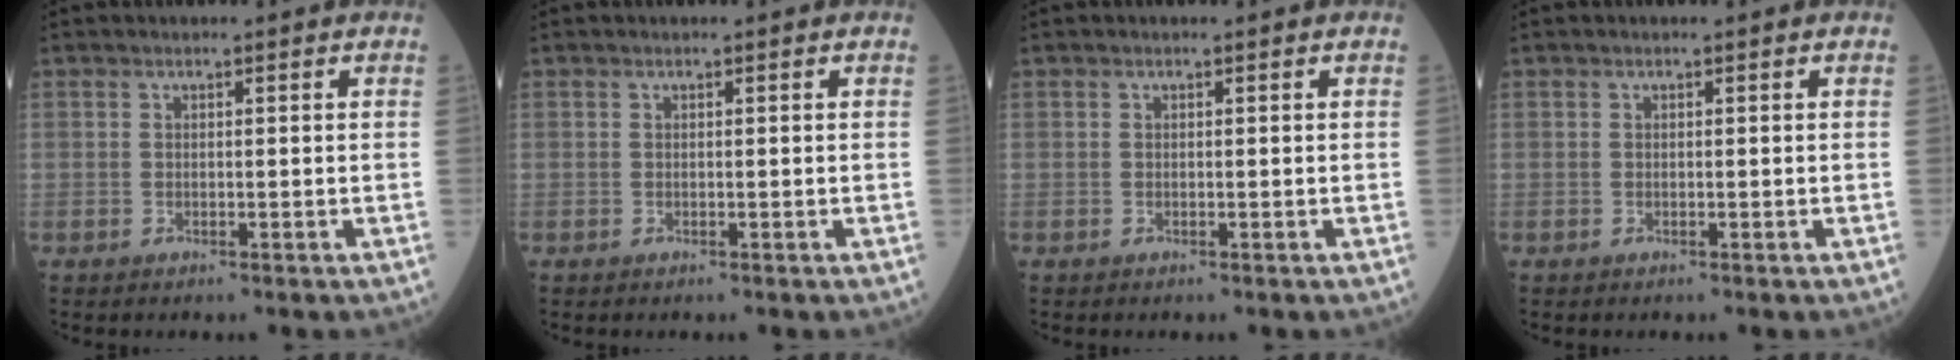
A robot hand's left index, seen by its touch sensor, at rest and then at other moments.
{"total": 0.0}
{"total": 0.0}
{"total": 0.0}